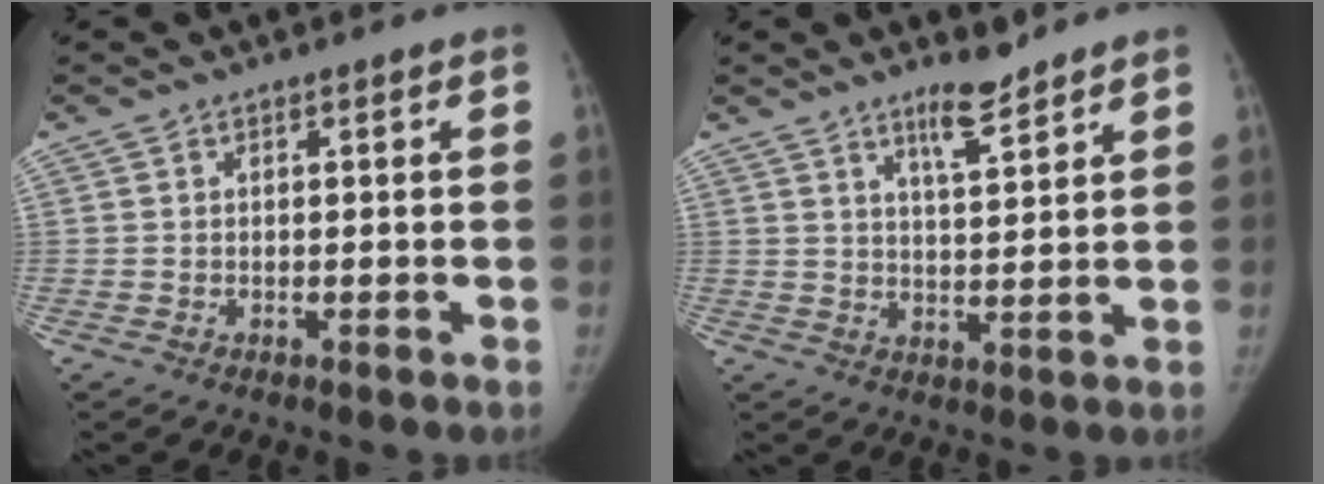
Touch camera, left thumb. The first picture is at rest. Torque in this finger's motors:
{"motor_torque": [0.46, -0.38, 0.74, -0.44, 0.12]}